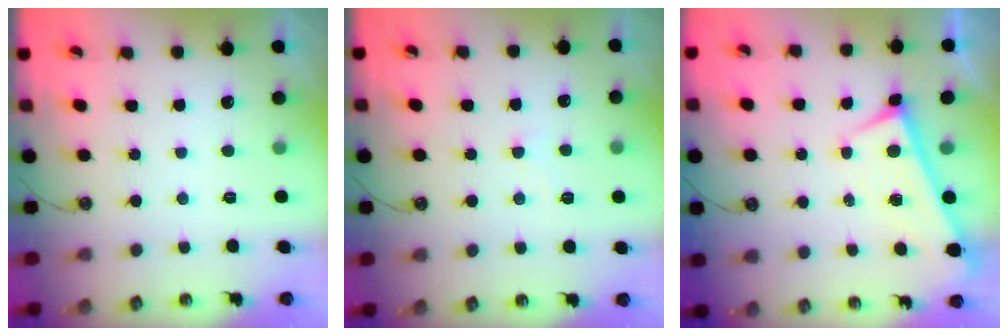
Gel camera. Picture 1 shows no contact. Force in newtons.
{"total": 3.5, "press": 3.5, "slide": 0.5}
{"total": 0.0}